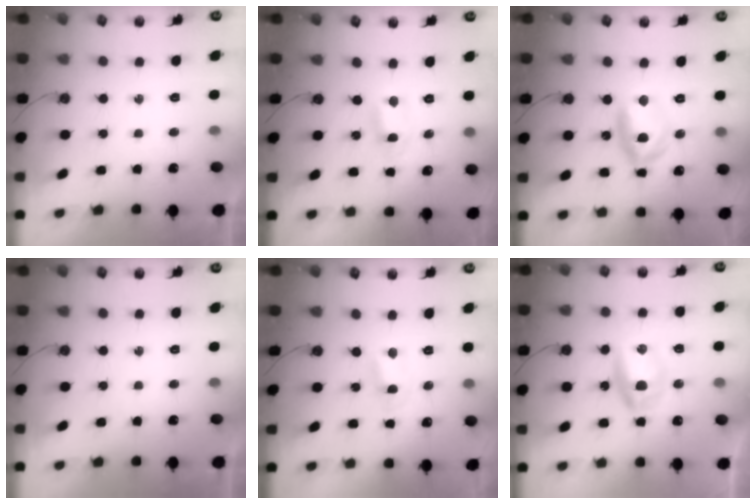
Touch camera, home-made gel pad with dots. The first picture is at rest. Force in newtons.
{"total": 1.2, "press": 1.0, "slide": 0.8}
{"total": 12.2, "press": 12.1, "slide": 1.1}
{"total": 0.0}
{"total": 3.1, "press": 3.1, "slide": 0.4}
{"total": 7.4, "press": 7.3, "slide": 1.1}